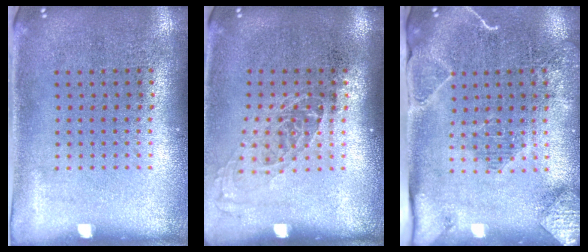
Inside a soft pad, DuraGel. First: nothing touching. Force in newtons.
{"total": 1.2, "press": 1.0, "slide": 0.7}
{"total": 2.0, "press": 1.9, "slide": 0.3}